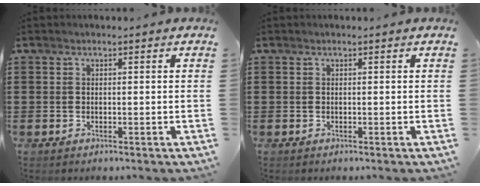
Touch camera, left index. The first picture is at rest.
{"total": 0.0}